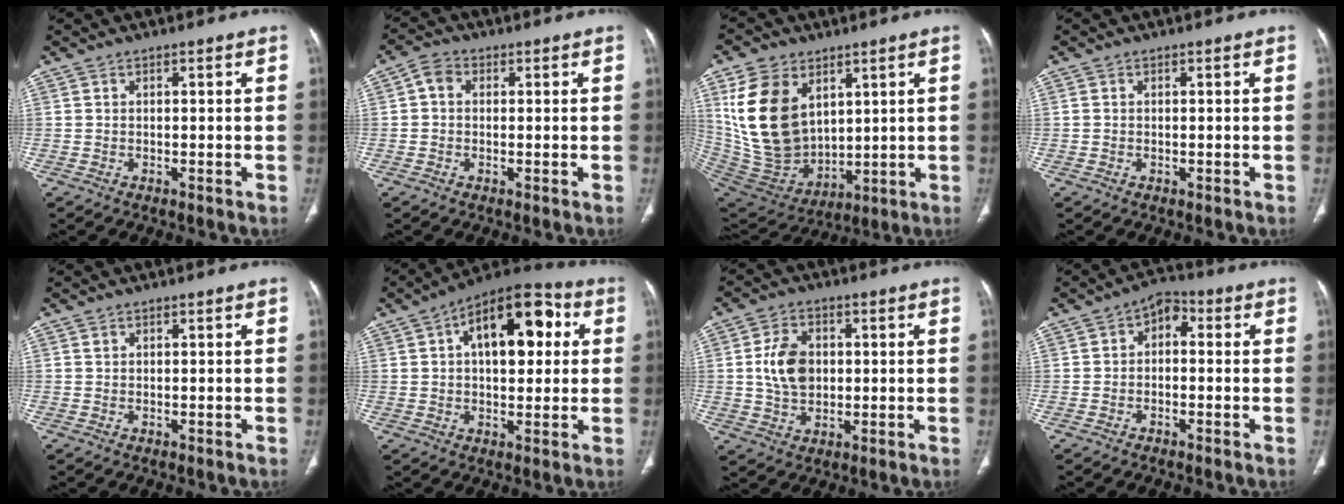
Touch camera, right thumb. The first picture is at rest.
{"total": 3.3, "force": [0.4, 2.7, 1.9], "torque": [-0.022, 0.010, -0.001]}
{"total": 19.2, "force": [6.4, 13.1, 12.5], "torque": [-0.214, -0.029, 0.147]}
{"total": 0.0}
{"total": 0.5, "force": [0.3, 0.4, 0.2], "torque": [0.004, 0.000, 0.005]}
{"total": 17.0, "force": [4.2, 9.0, 13.8], "torque": [-0.161, 0.024, 0.054]}
{"total": 8.6, "force": [0.8, 6.2, 6.0], "torque": [-0.093, 0.000, 0.017]}
{"total": 0.7, "force": [0.5, 0.3, 0.4], "torque": [0.000, -0.002, 0.007]}